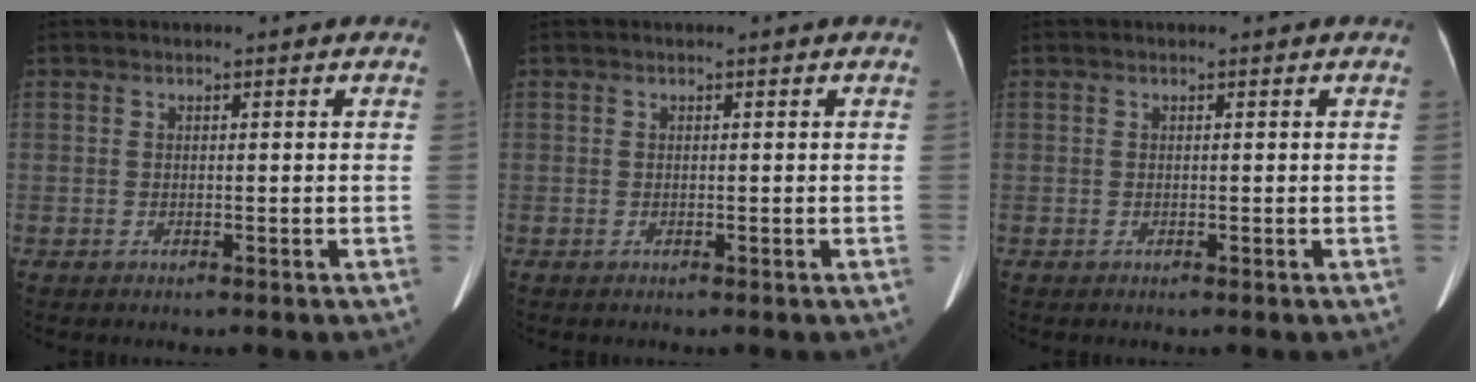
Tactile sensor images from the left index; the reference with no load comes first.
{"total": 0.0}
{"total": 0.0}